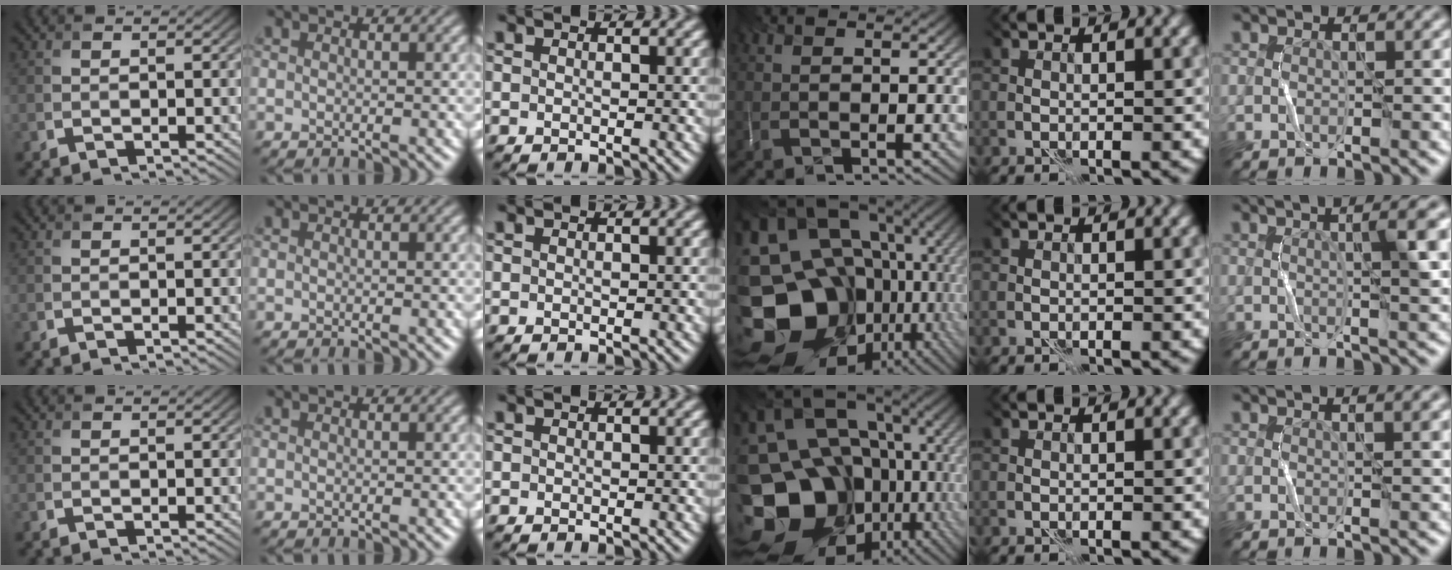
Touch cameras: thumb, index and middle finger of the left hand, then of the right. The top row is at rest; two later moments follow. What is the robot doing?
{"motion": "fold", "object": "bubble wrap"}